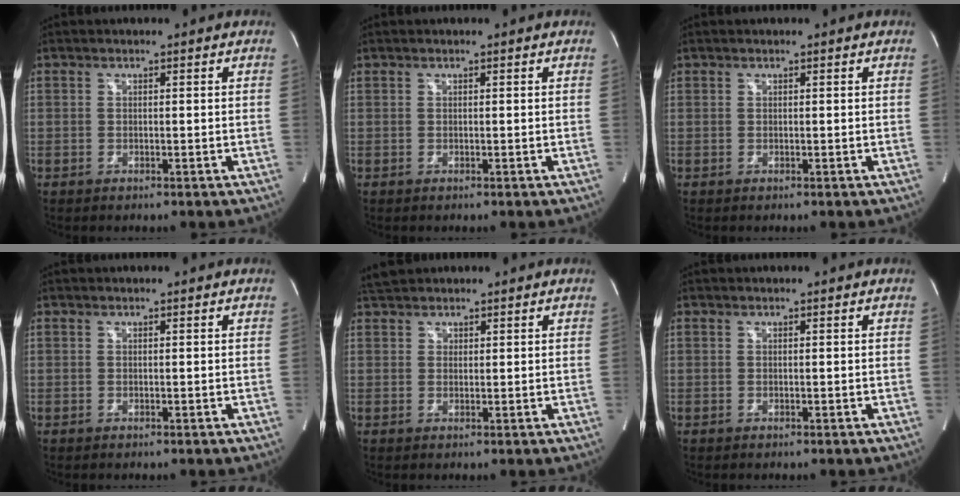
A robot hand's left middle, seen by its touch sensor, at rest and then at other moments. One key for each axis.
{"total": 0.0}
{"total": 0.0}
{"total": 0.0}
{"total": 2.7, "fx": 2.3, "fy": 1.3, "fz": 0.5, "tx": -0.012, "ty": 0.014, "tz": 0.042}
{"total": 0.0}